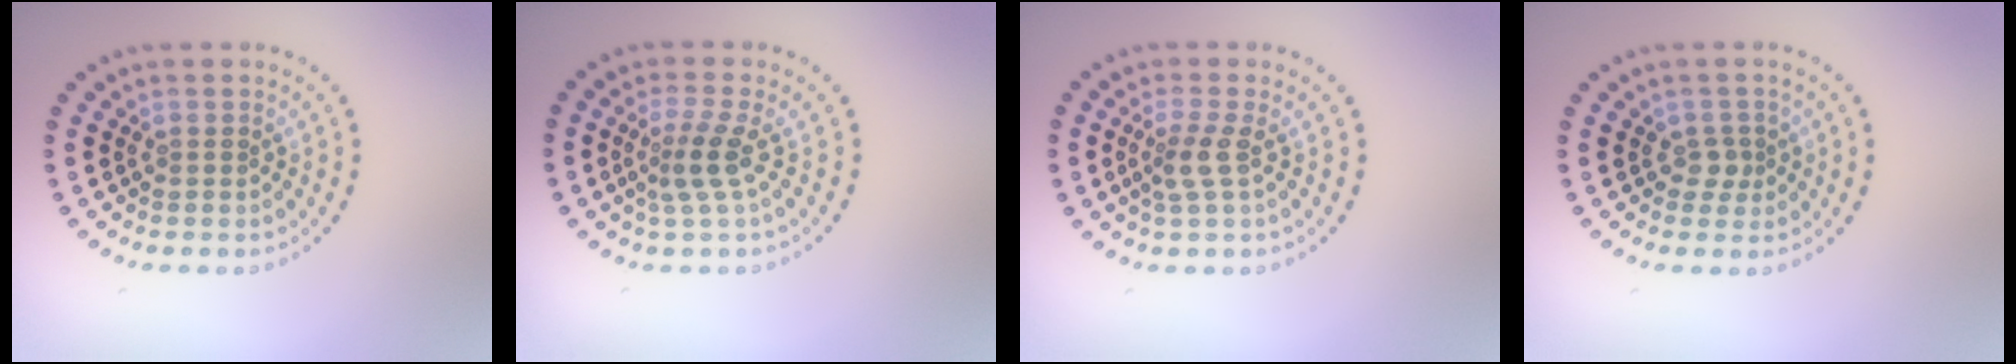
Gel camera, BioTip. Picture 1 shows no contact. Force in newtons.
{"total": 2.4, "press": 1.7, "slide": 1.7}
{"total": 2.0, "press": 1.6, "slide": 1.2}
{"total": 1.4, "press": 1.1, "slide": 0.8}